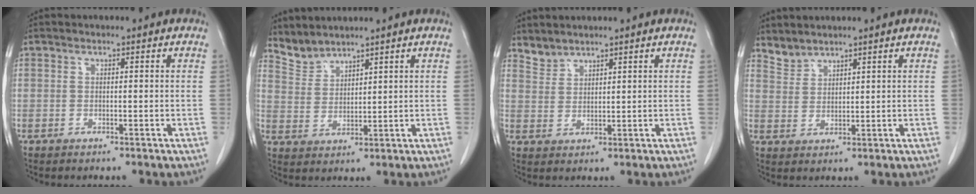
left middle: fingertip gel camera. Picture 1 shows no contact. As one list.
[{"total": 3.9, "force": [3.9, 0.4, -0.3], "torque": [-0.002, 0.004, 0.090]}, {"total": 2.5, "force": [2.5, 0.5, -0.2], "torque": [0.003, 0.006, 0.054]}, {"total": 2.7, "force": [2.7, 0.5, -0.1], "torque": [0.001, 0.006, 0.059]}]